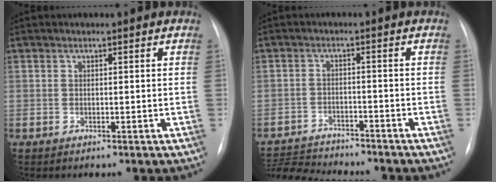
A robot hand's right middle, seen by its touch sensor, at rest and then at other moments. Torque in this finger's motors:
{"motor_torque": [0.91, -1.23, 0.12, 0.06]}